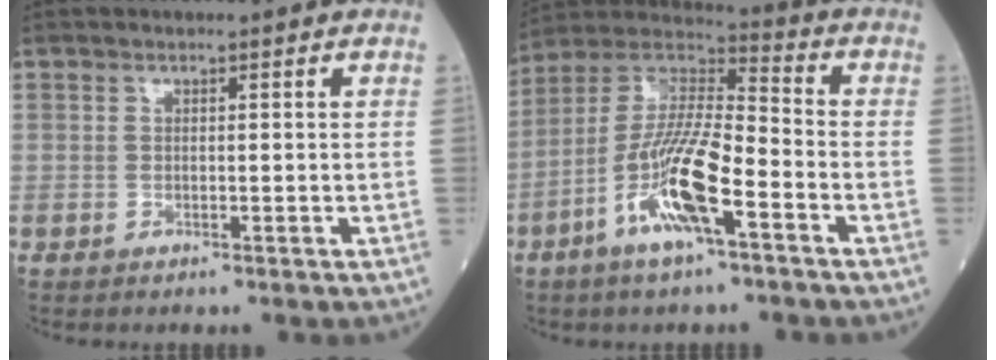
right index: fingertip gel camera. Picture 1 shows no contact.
{"total": 14.0, "force": [-5.9, 2.5, 12.5], "torque": [-0.249, -0.001, -0.113]}